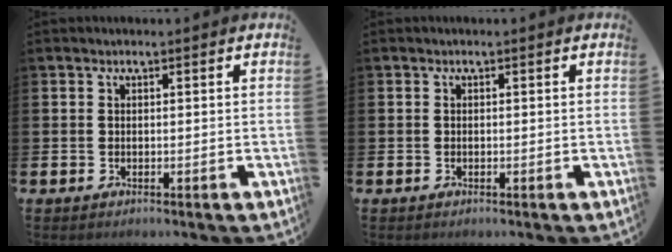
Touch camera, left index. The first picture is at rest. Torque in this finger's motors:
{"motor_torque": [-0.09, -0.02, -0.09, -0.01]}